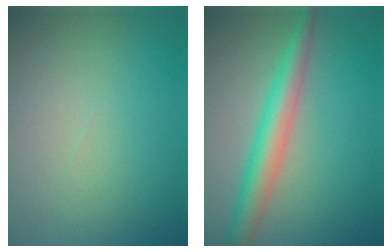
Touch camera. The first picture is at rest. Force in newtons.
{"total": 4.0, "press": 4.0, "slide": 0.1}